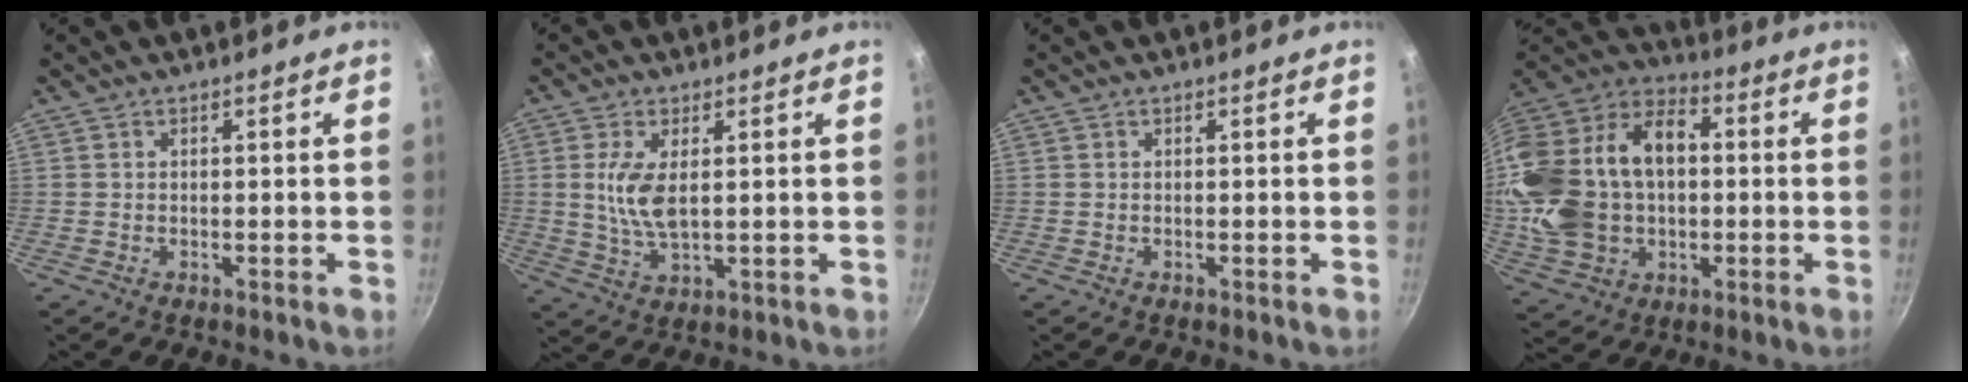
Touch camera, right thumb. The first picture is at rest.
{"total": 7.3, "force": [1.2, 3.2, 6.4], "torque": [-0.128, -0.006, 0.027]}
{"total": 0.0}
{"total": 25.9, "force": [0.9, 18.0, 18.7], "torque": [-0.368, 0.047, 0.021]}